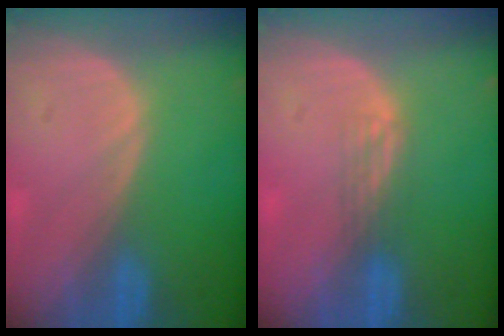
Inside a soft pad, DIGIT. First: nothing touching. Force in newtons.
{"total": 2.1, "press": 1.6, "slide": 1.3}